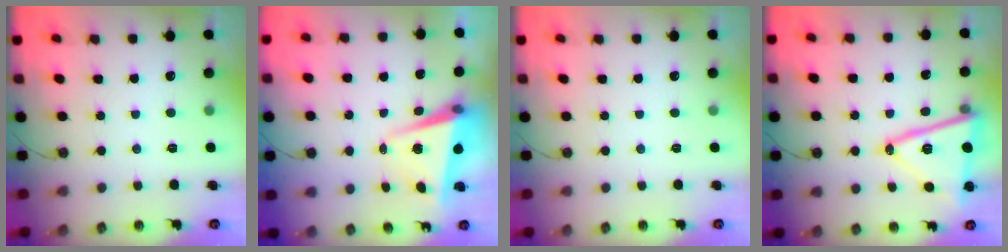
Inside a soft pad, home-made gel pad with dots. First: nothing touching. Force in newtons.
{"total": 7.2, "press": 7.2, "slide": 0.4}
{"total": 0.0}
{"total": 17.7, "press": 17.6, "slide": 2.0}